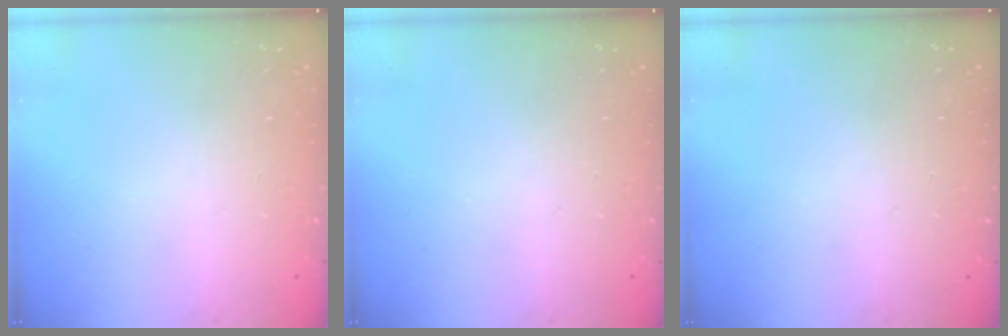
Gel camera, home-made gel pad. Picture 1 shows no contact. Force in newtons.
{"total": 0.0}
{"total": 0.0}